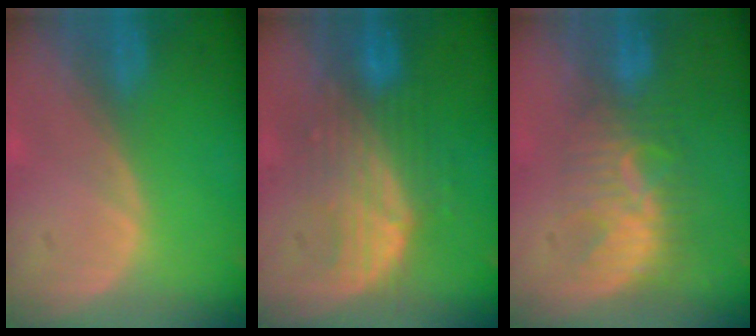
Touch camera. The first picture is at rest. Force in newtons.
{"total": 7.7, "press": 7.6, "slide": 0.8}
{"total": 7.7, "press": 7.4, "slide": 2.3}